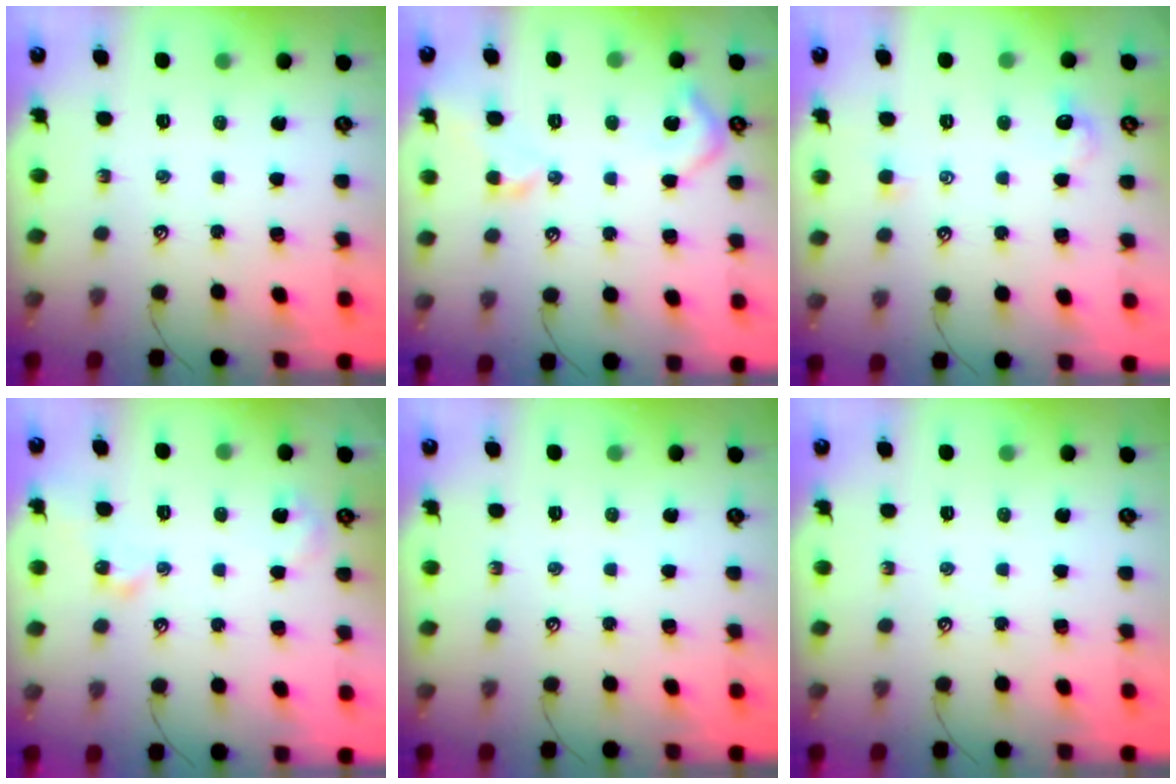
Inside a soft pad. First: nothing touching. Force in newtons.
{"total": 5.2, "press": 5.0, "slide": 1.1}
{"total": 0.9, "press": 0.6, "slide": 0.6}
{"total": 4.4, "press": 4.4, "slide": 0.3}
{"total": 0.0}
{"total": 0.0}